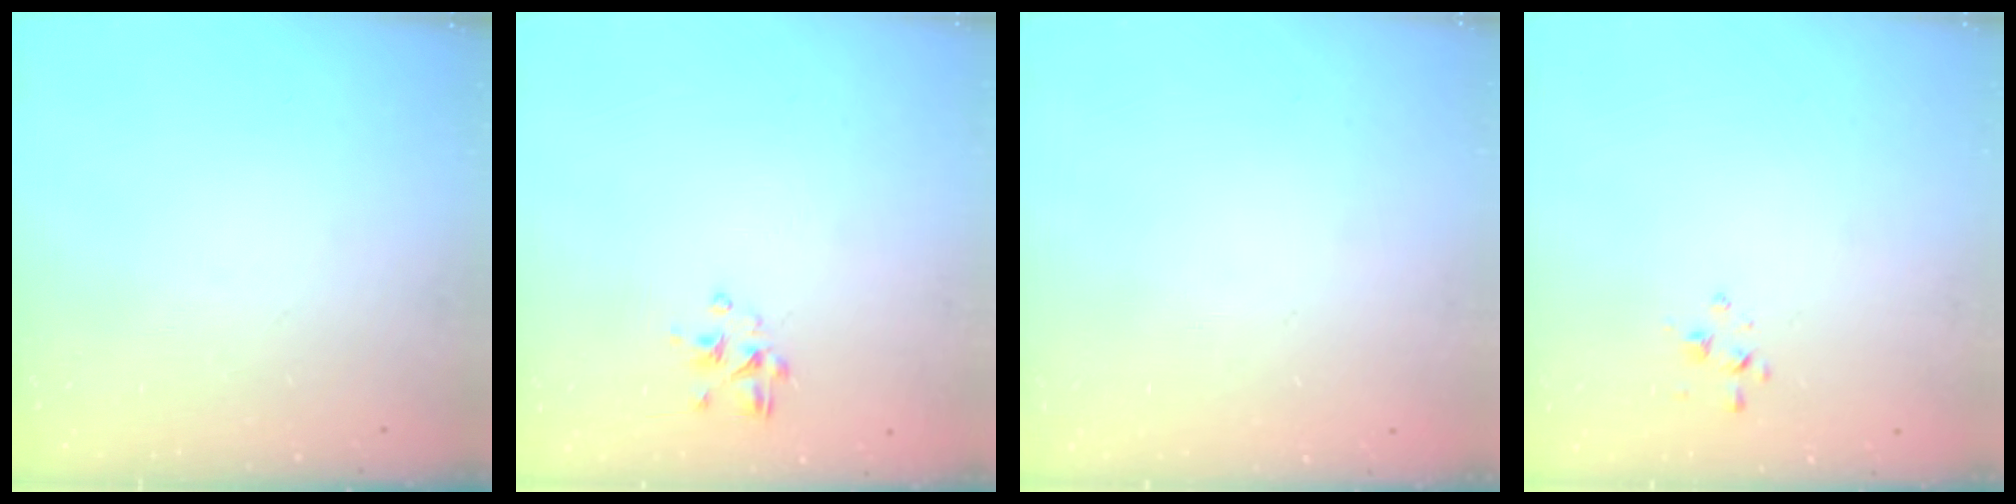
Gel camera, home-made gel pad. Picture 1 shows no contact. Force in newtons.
{"total": 2.8, "press": 2.7, "slide": 0.8}
{"total": 1.8, "press": 1.8, "slide": 0.2}
{"total": 1.8, "press": 1.7, "slide": 0.4}